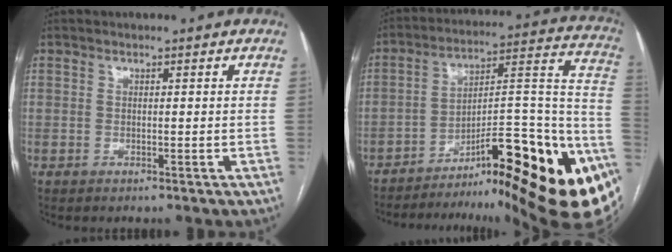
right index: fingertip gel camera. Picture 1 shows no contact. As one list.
[{"total": 31.3, "force": [-18.6, 6.1, 24.4], "torque": [-0.227, 0.014, -0.256]}]